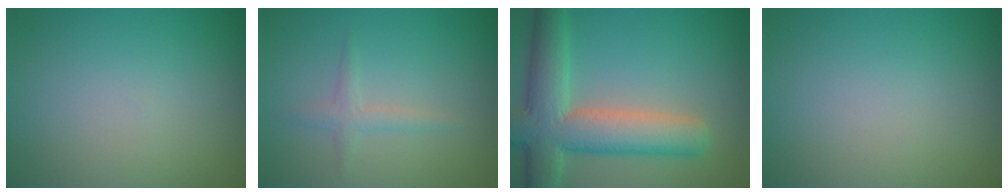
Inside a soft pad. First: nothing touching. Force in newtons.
{"total": 1.5, "press": 1.5, "slide": 0.1}
{"total": 8.4, "press": 8.4, "slide": 0.5}
{"total": 0.0}